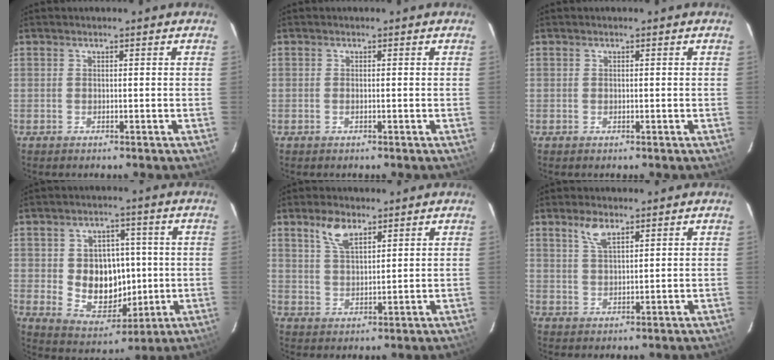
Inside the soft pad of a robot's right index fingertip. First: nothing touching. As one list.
[{"total": 0.6, "force": [-0.1, 0.0, 0.6], "torque": [-0.012, 0.002, -0.003]}, {"total": 0.0}, {"total": 11.5, "force": [-0.1, 9.5, 6.6], "torque": [-0.132, 0.005, 0.019]}, {"total": 5.9, "force": [3.8, 2.6, 3.6], "torque": [-0.067, 0.005, 0.074]}, {"total": 4.2, "force": [2.8, 1.6, 2.7], "torque": [-0.052, 0.004, 0.055]}]